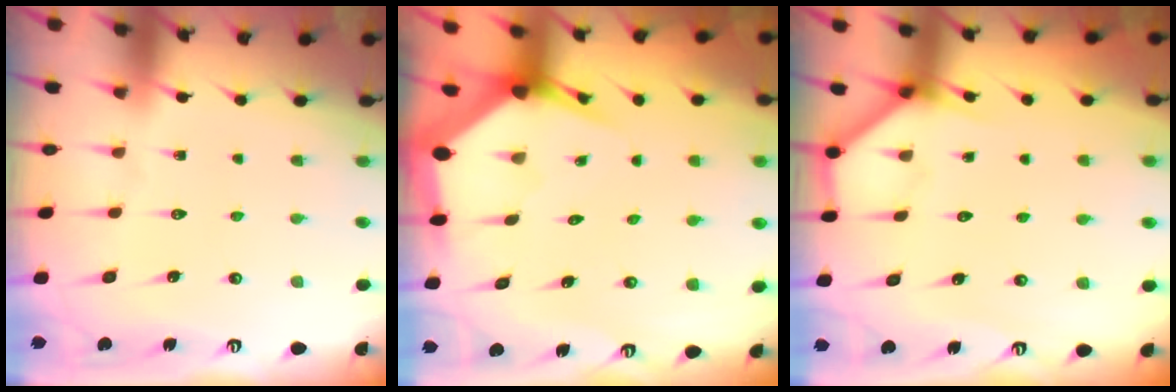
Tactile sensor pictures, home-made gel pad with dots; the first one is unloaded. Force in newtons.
{"total": 4.3, "press": 4.2, "slide": 0.4}
{"total": 3.3, "press": 3.3, "slide": 0.2}